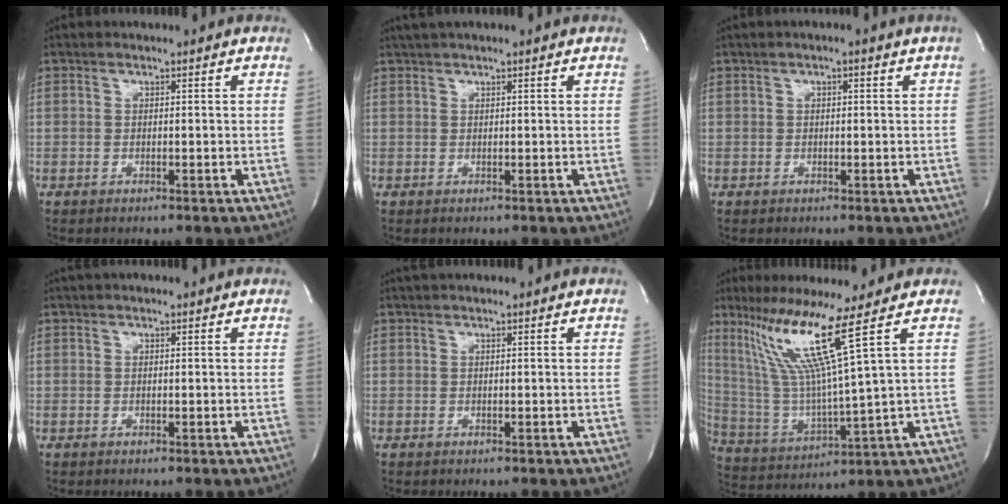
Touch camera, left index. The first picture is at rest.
{"total": 3.1, "force": [2.7, 0.1, 1.7], "torque": [-0.026, 0.027, 0.046]}
{"total": 1.0, "force": [0.1, 0.1, 1.0], "torque": [-0.021, -0.003, 0.000]}
{"total": 2.7, "force": [2.4, 0.6, 1.1], "torque": [-0.018, 0.029, 0.033]}
{"total": 2.3, "force": [2.1, 0.1, 0.9], "torque": [-0.011, 0.026, 0.036]}
{"total": 13.1, "force": [7.4, -3.1, 10.3], "torque": [-0.200, -0.014, 0.143]}